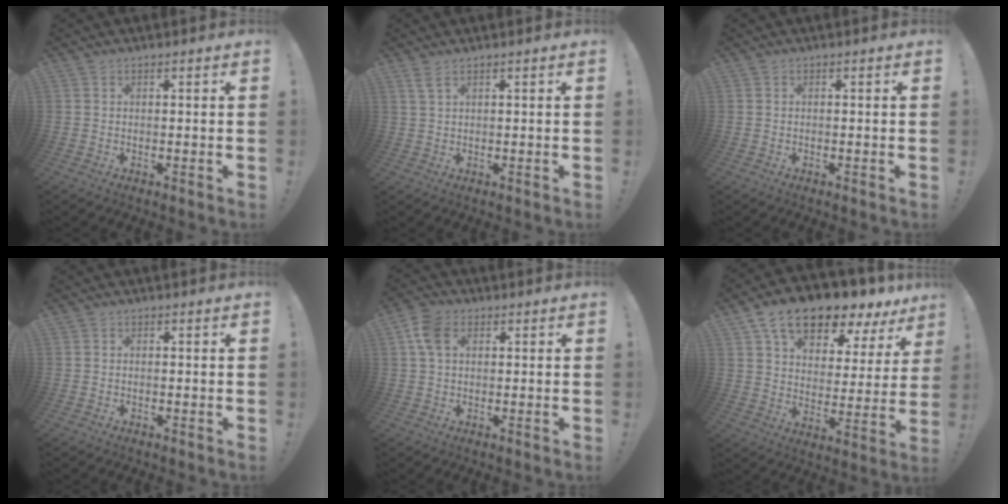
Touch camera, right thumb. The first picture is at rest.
{"total": 2.4, "force": [1.4, 0.5, 1.8], "torque": [-0.045, 0.000, 0.027]}
{"total": 0.0}
{"total": 0.7, "force": [0.1, 0.6, -0.2], "torque": [-0.001, 0.005, 0.003]}
{"total": 7.2, "force": [2.4, 4.9, 4.7], "torque": [-0.084, 0.004, 0.047]}
{"total": 13.9, "force": [10.2, 6.5, 6.9], "torque": [-0.124, -0.068, 0.182]}